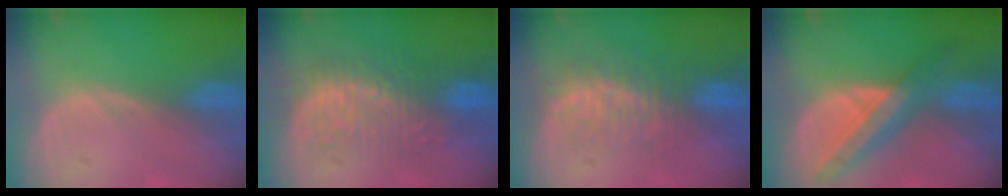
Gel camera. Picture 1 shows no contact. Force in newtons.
{"total": 8.9, "press": 8.8, "slide": 1.5}
{"total": 7.9, "press": 7.6, "slide": 2.1}
{"total": 8.6, "press": 7.6, "slide": 4.1}